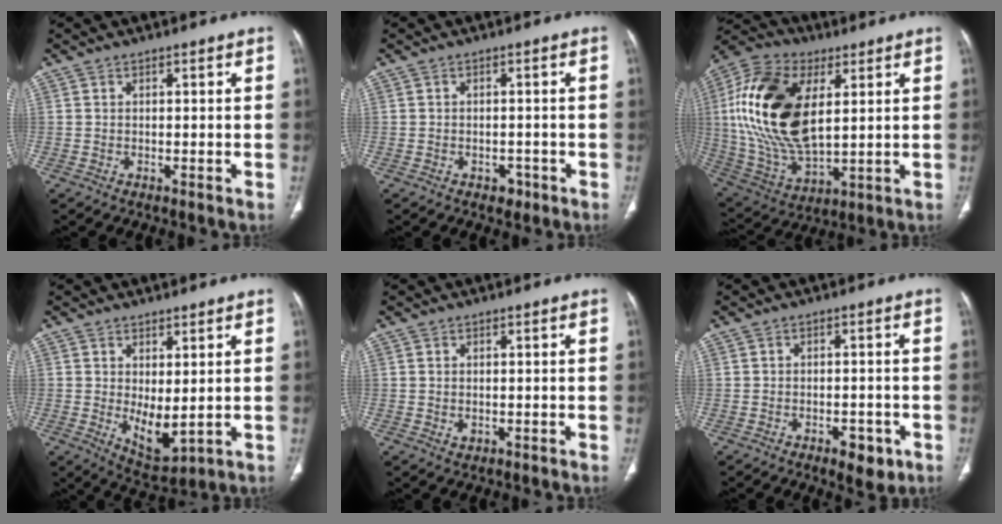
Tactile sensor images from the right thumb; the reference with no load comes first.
{"total": 2.1, "force": [-1.2, 1.5, 0.8], "torque": [-0.002, 0.005, -0.011]}
{"total": 24.4, "force": [5.0, 13.3, 19.8], "torque": [-0.393, -0.016, 0.090]}
{"total": 6.8, "force": [0.1, 3.2, 6.0], "torque": [-0.086, -0.020, 0.020]}
{"total": 1.3, "force": [-0.1, 1.1, 0.8], "torque": [-0.013, -0.002, 0.003]}
{"total": 5.2, "force": [-2.6, 2.7, 3.6], "torque": [-0.033, 0.008, -0.029]}